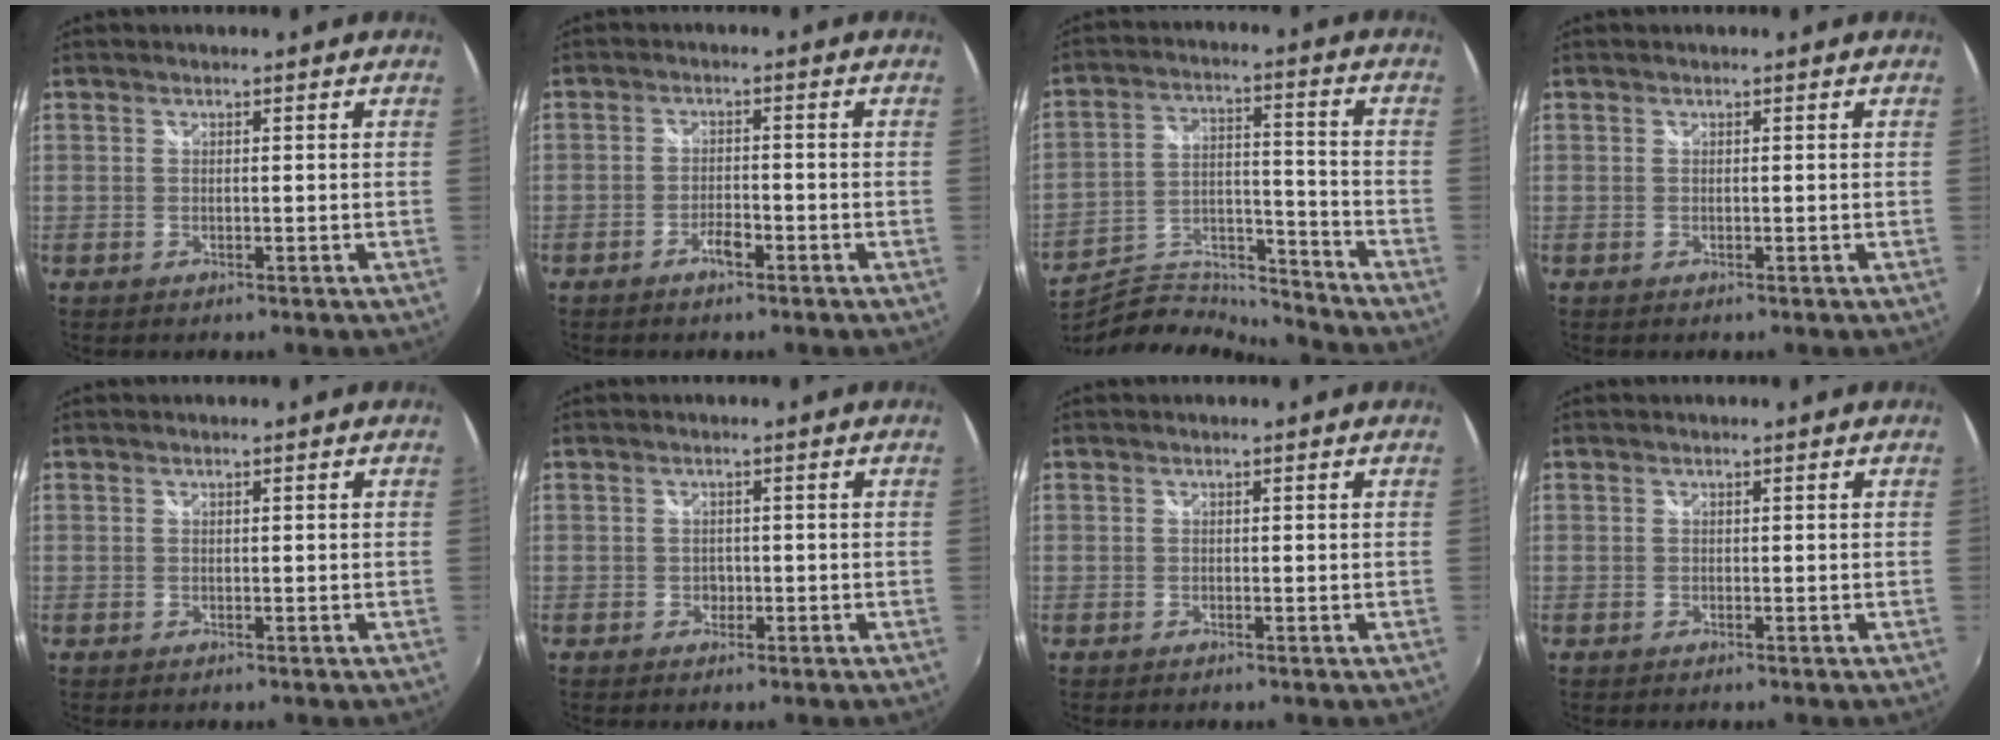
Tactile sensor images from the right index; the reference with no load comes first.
{"total": 2.9, "force": [-2.0, 1.0, 1.9], "torque": [-0.045, 0.000, -0.038]}
{"total": 12.7, "force": [-12.3, 2.0, 2.6], "torque": [-0.051, 0.017, -0.221]}
{"total": 0.0}
{"total": 0.0}
{"total": 1.6, "force": [-0.5, 1.4, 0.4], "torque": [-0.006, -0.002, -0.005]}
{"total": 0.0}
{"total": 0.0}